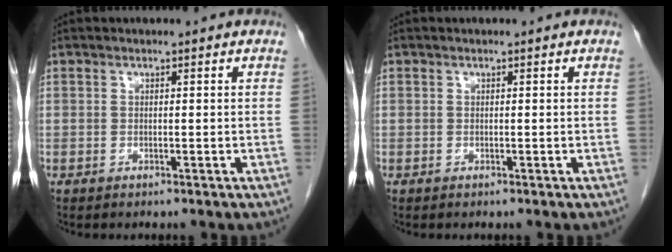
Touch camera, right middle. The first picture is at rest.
{"total": 0.0}